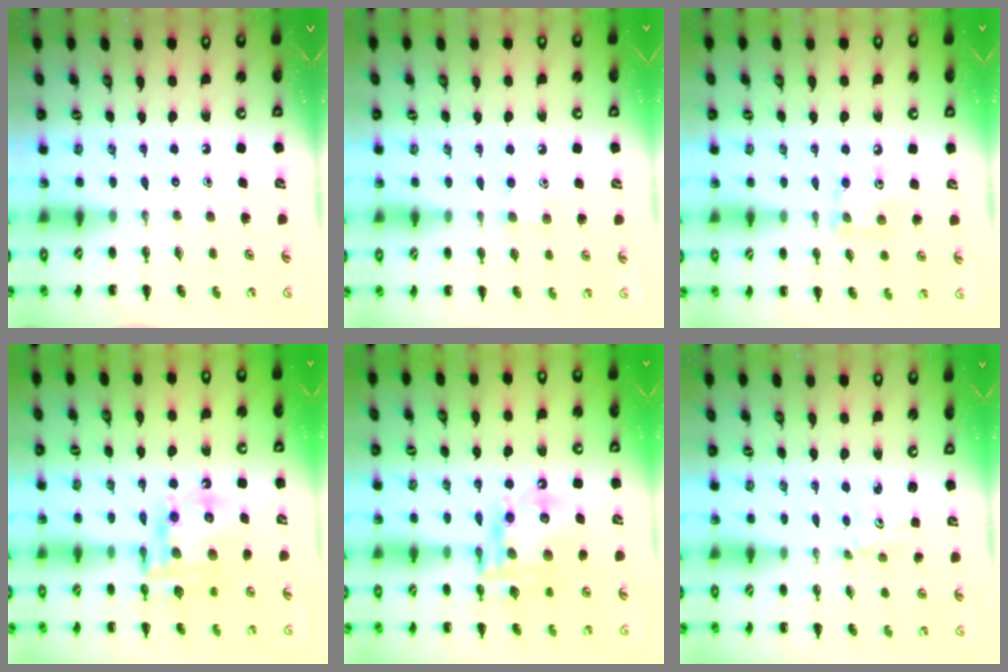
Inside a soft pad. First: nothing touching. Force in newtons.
{"total": 5.0, "press": 4.7, "slide": 1.6}
{"total": 5.6, "press": 5.5, "slide": 0.5}
{"total": 15.2, "press": 14.7, "slide": 3.8}
{"total": 15.6, "press": 15.3, "slide": 3.1}
{"total": 0.9, "press": 0.8, "slide": 0.4}